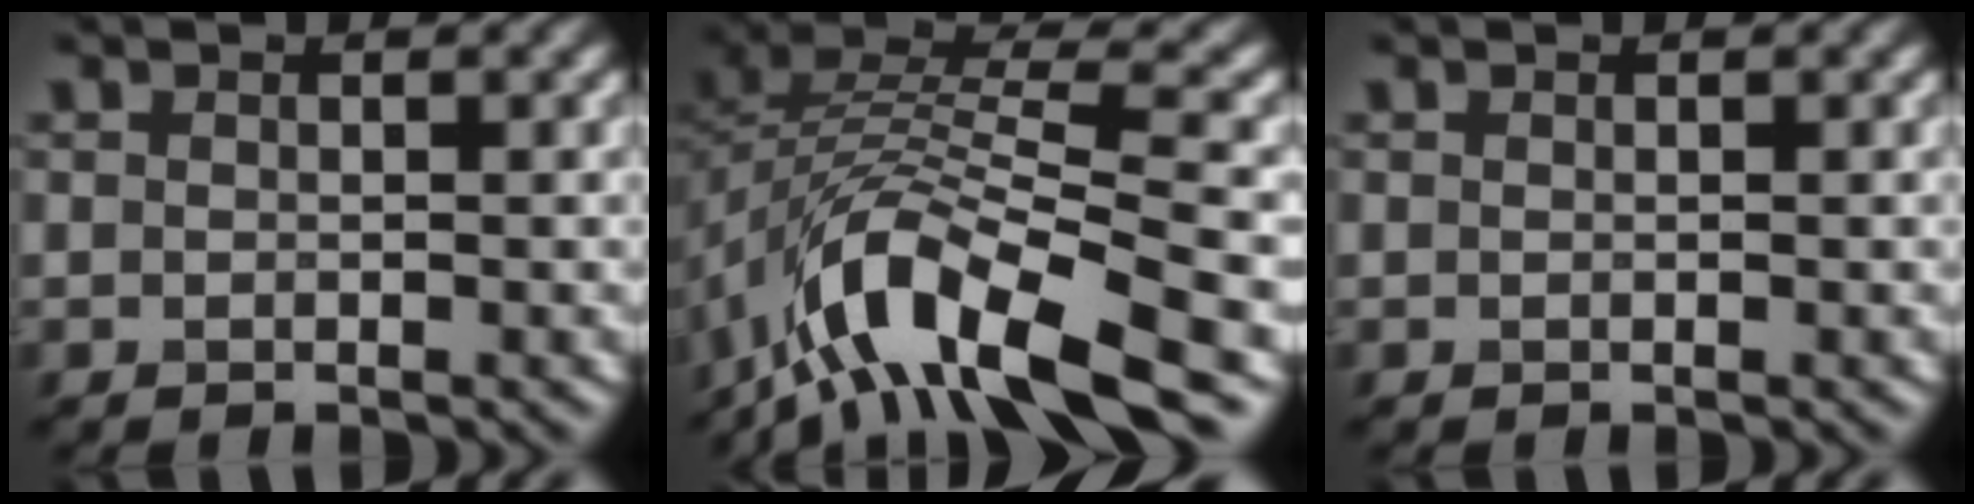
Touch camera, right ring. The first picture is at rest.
{"total": 11.5, "force": [-6.3, 3.7, 8.9], "torque": [-0.159, 0.009, -0.126]}
{"total": 0.0}